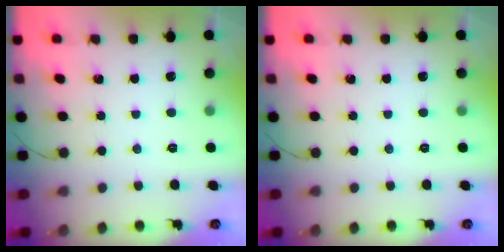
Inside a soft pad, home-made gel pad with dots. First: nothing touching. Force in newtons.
{"total": 0.0}